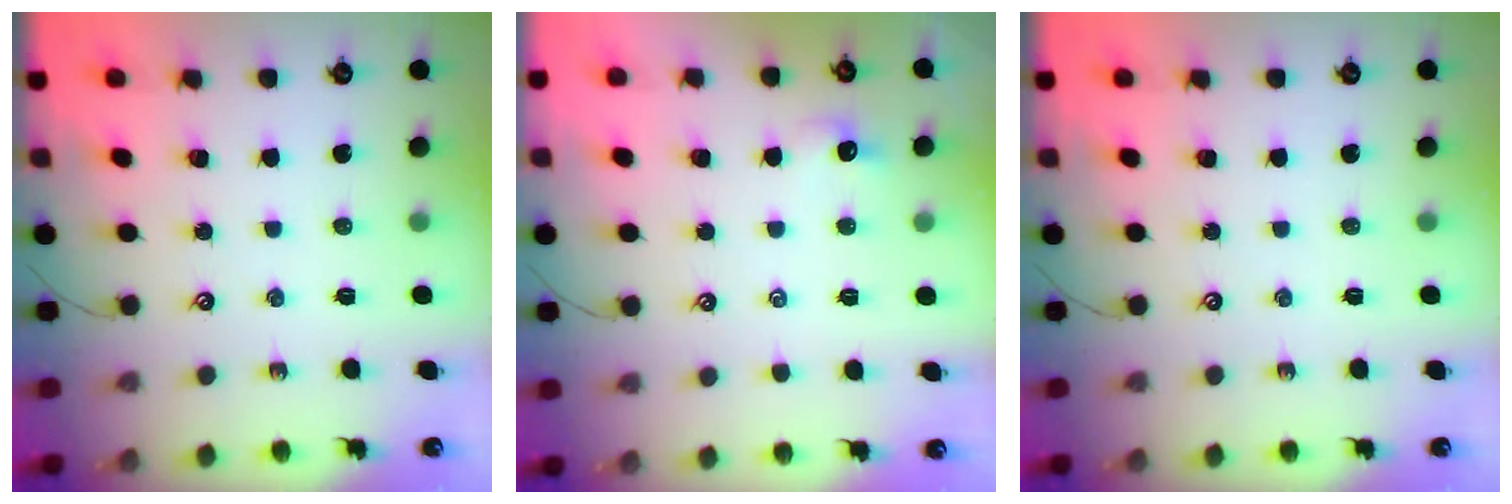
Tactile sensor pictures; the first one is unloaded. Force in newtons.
{"total": 1.0, "press": 0.9, "slide": 0.5}
{"total": 0.0}